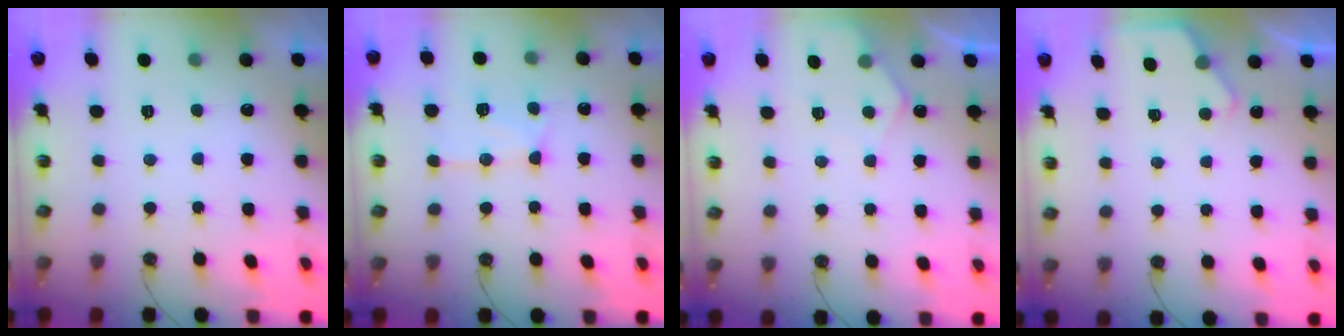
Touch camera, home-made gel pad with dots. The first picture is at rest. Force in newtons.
{"total": 13.0, "press": 12.9, "slide": 1.1}
{"total": 5.3, "press": 5.2, "slide": 0.7}
{"total": 3.2, "press": 3.2, "slide": 0.5}